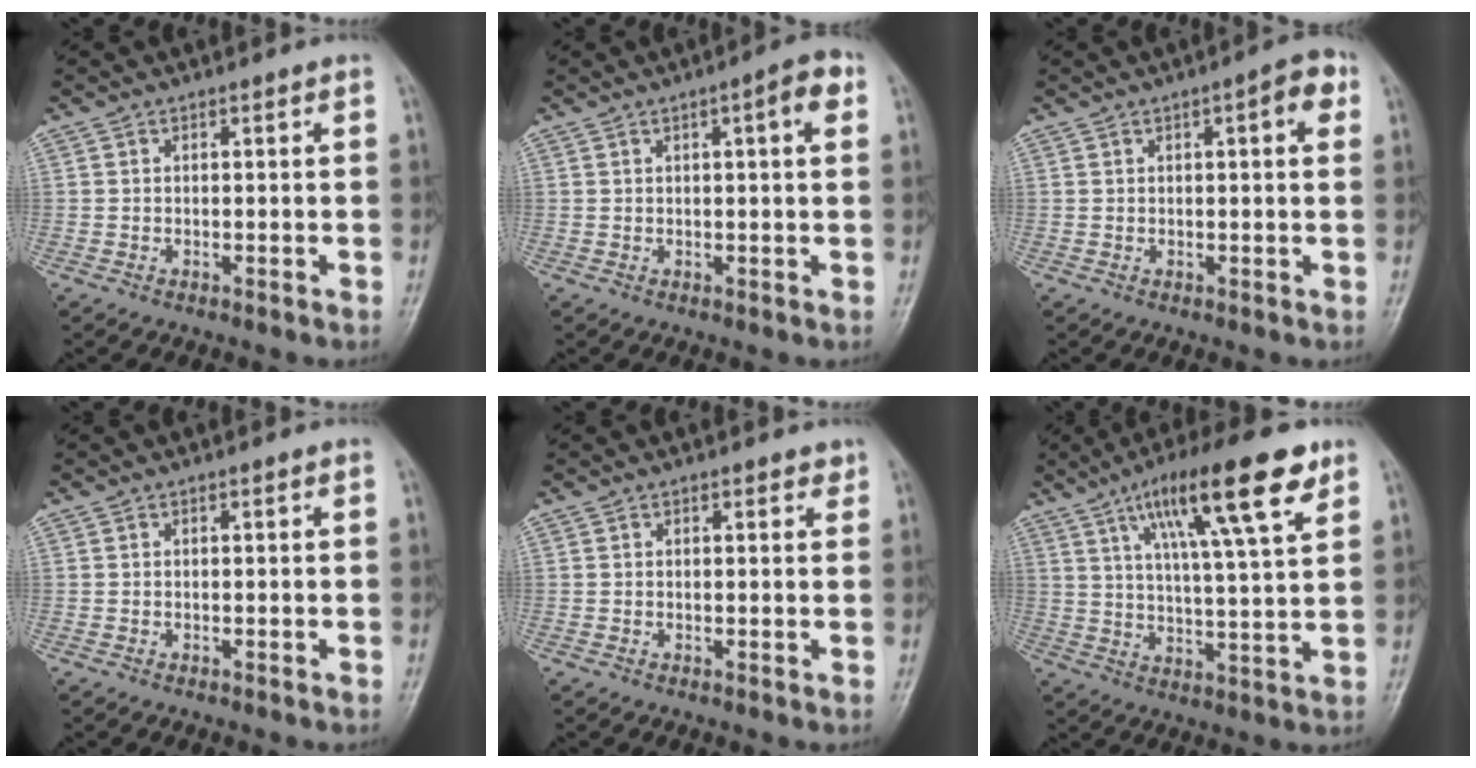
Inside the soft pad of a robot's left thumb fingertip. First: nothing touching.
{"total": 4.9, "force": [1.7, 1.0, 4.5], "torque": [-0.059, 0.007, 0.020]}
{"total": 5.0, "force": [1.7, 1.5, 4.4], "torque": [-0.050, 0.006, 0.017]}
{"total": 0.0}
{"total": 1.5, "force": [1.1, 0.7, 0.7], "torque": [0.002, -0.005, 0.009]}
{"total": 17.8, "force": [9.4, 3.6, 14.6], "torque": [-0.223, -0.022, 0.152]}